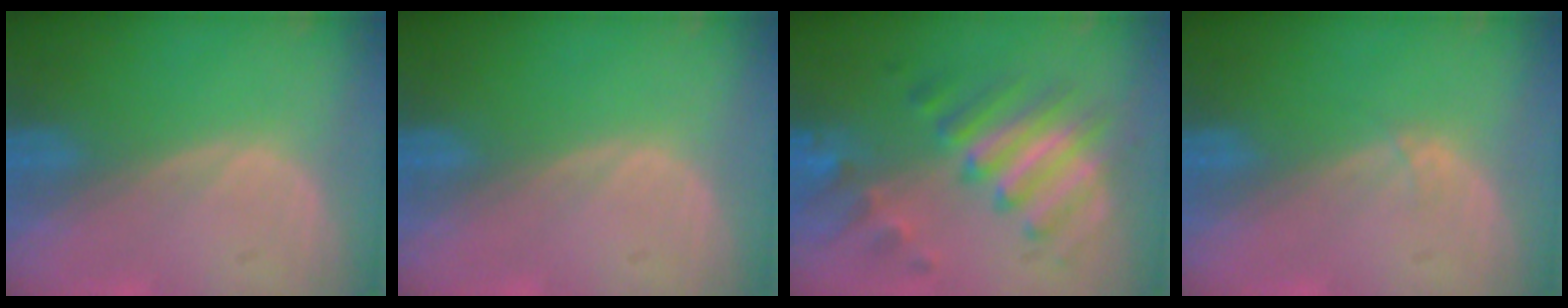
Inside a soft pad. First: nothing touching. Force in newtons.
{"total": 0.0}
{"total": 8.4, "press": 8.4, "slide": 0.3}
{"total": 0.5, "press": 0.5, "slide": 0.1}